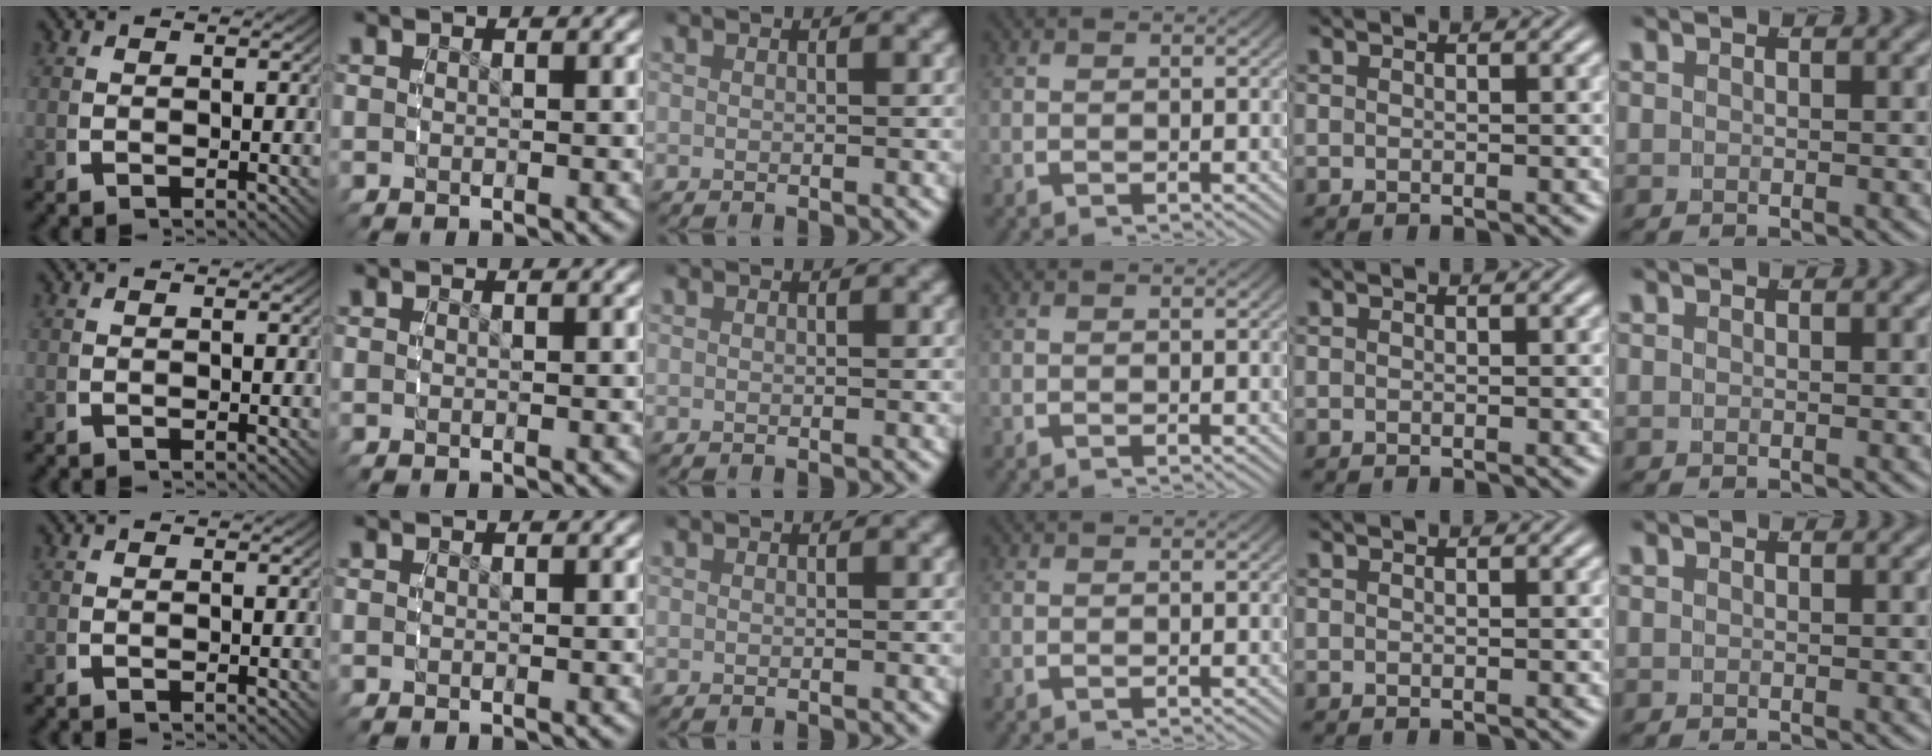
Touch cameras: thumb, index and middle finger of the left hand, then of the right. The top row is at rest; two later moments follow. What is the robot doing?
{"motion": "reach", "object": "photo album"}